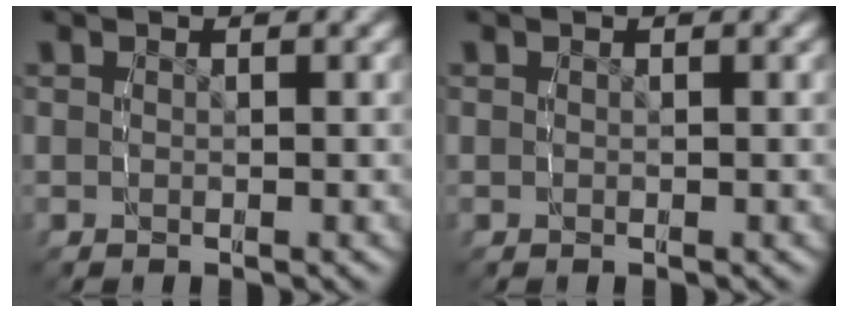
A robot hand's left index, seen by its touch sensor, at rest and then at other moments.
{"total": 0.0}